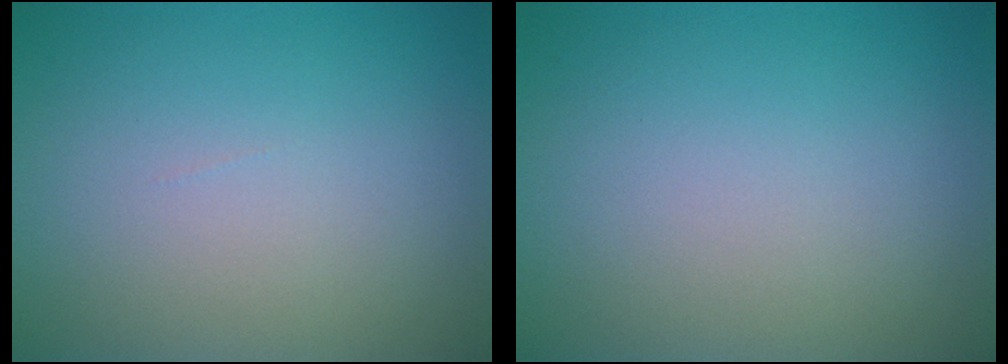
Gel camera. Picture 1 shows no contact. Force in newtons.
{"total": 0.0}